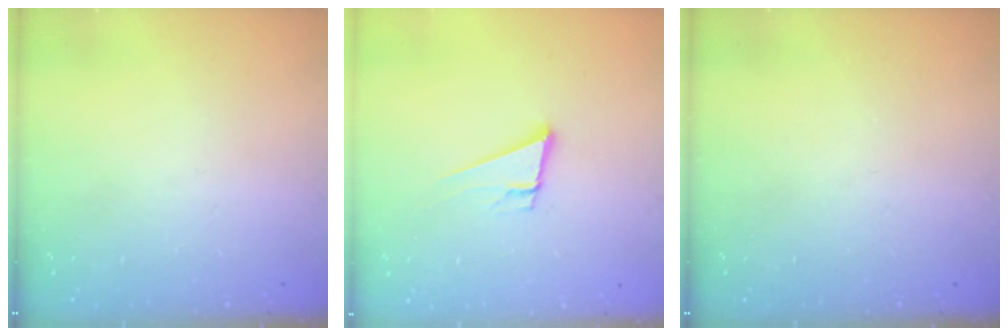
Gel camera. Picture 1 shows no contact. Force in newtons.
{"total": 9.0, "press": 8.3, "slide": 3.3}
{"total": 0.0}